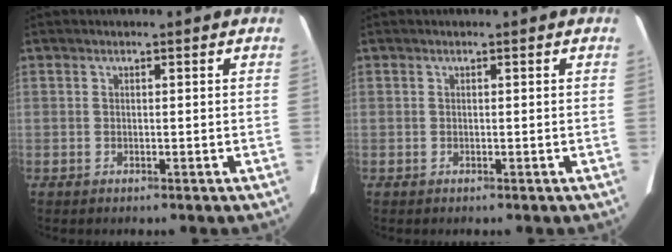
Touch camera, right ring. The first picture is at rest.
{"total": 0.0}